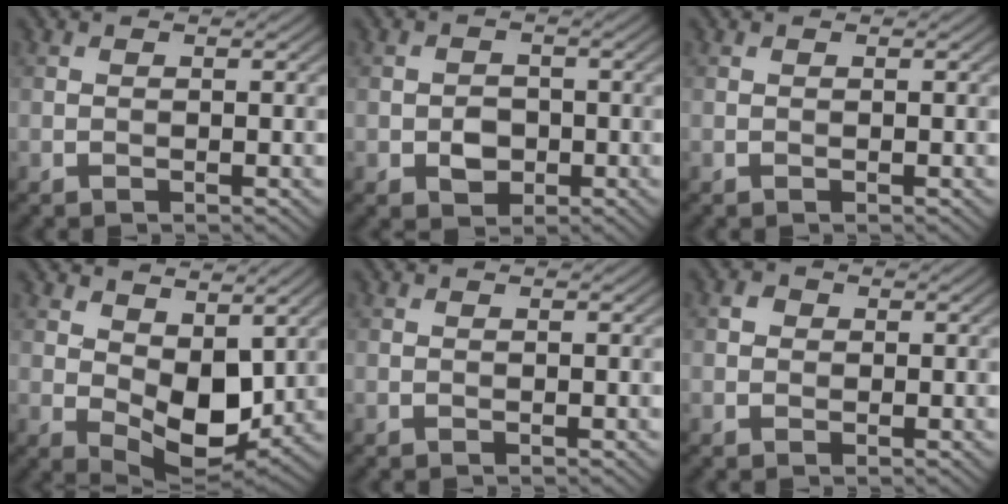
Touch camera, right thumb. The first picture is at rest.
{"total": 2.9, "force": [-0.9, 2.4, 1.5], "torque": [-0.025, -0.004, -0.017]}
{"total": 0.0}
{"total": 9.2, "force": [2.4, 5.4, 7.1], "torque": [-0.130, -0.012, 0.043]}
{"total": 0.0}
{"total": 1.3, "force": [0.1, 1.2, 0.4], "torque": [-0.006, 0.000, -0.002]}